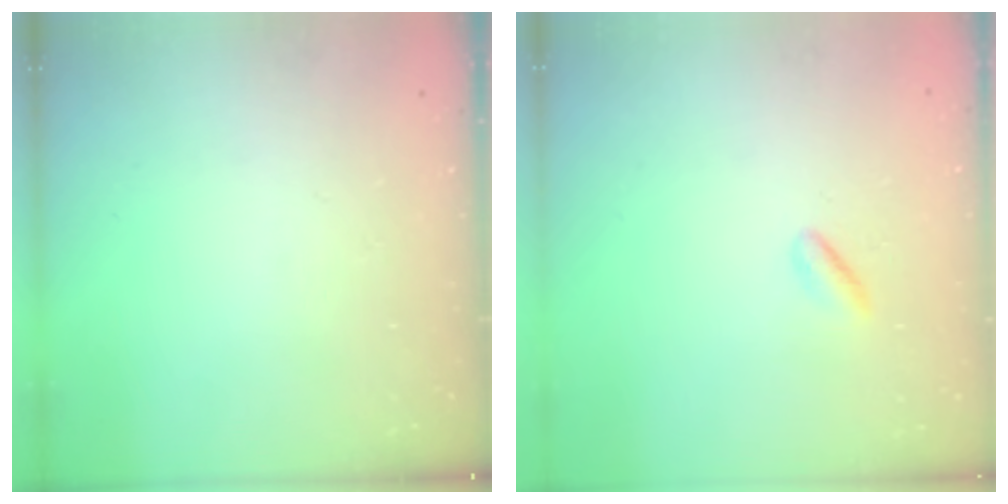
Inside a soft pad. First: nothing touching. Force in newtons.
{"total": 1.0, "press": 0.7, "slide": 0.6}